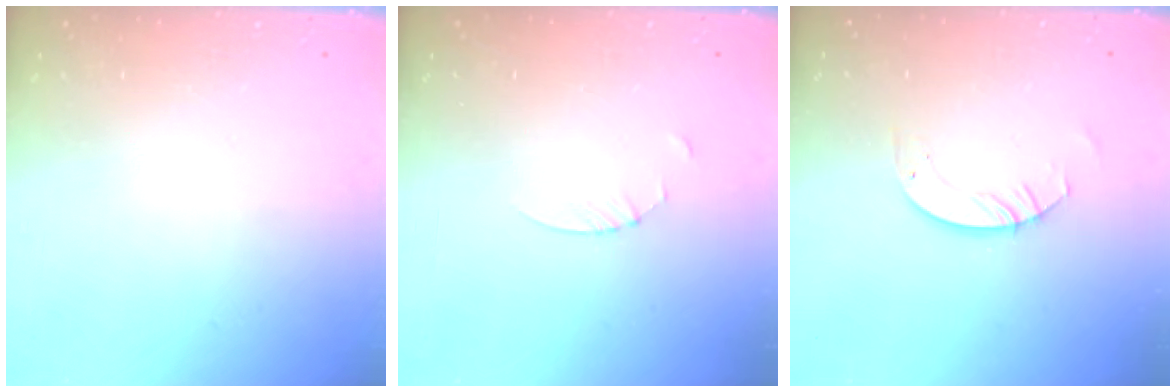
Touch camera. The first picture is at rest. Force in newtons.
{"total": 2.7, "press": 2.7, "slide": 0.3}
{"total": 3.3, "press": 3.3, "slide": 0.2}